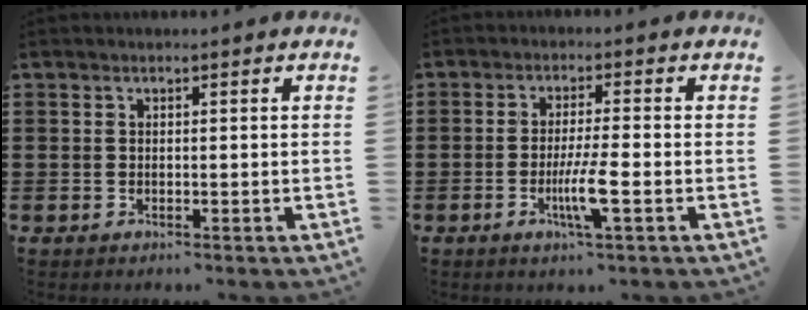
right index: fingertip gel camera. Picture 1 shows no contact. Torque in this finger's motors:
{"motor_torque": [2.14, 0.00, 0.37, 0.10]}